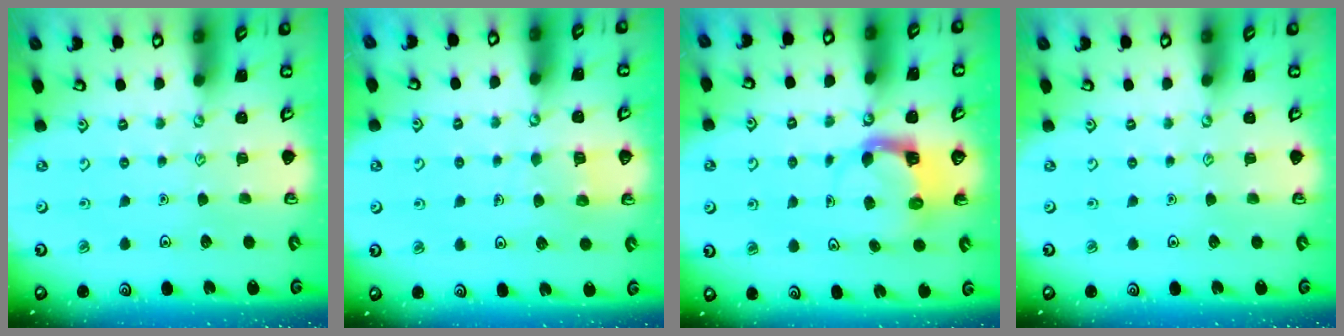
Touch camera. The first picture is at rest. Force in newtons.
{"total": 5.4, "press": 5.4, "slide": 0.3}
{"total": 3.9, "press": 3.9, "slide": 0.3}
{"total": 0.0}